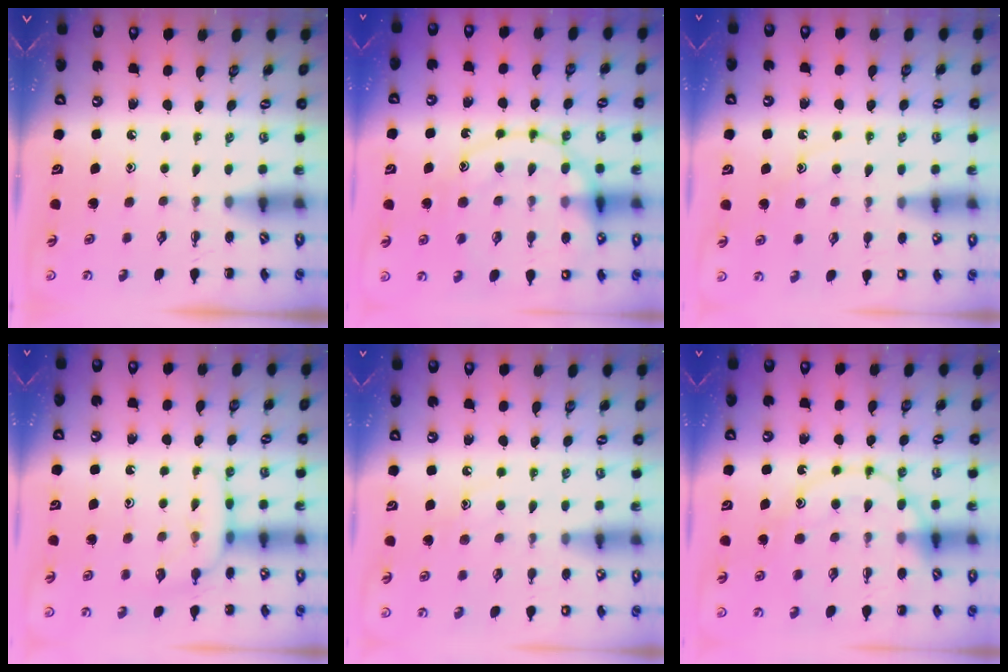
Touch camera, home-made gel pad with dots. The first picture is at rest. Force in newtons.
{"total": 18.3, "press": 18.2, "slide": 2.0}
{"total": 10.3, "press": 10.2, "slide": 1.3}
{"total": 8.4, "press": 8.2, "slide": 1.6}
{"total": 9.0, "press": 8.9, "slide": 1.4}
{"total": 15.0, "press": 14.9, "slide": 1.3}